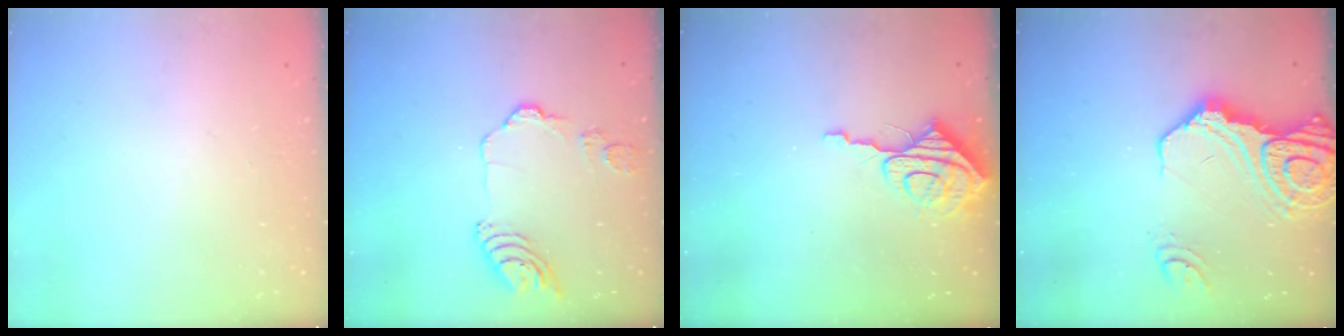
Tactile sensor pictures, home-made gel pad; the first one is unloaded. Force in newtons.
{"total": 11.5, "press": 11.4, "slide": 1.6}
{"total": 8.9, "press": 8.9, "slide": 0.2}
{"total": 18.8, "press": 18.7, "slide": 2.5}